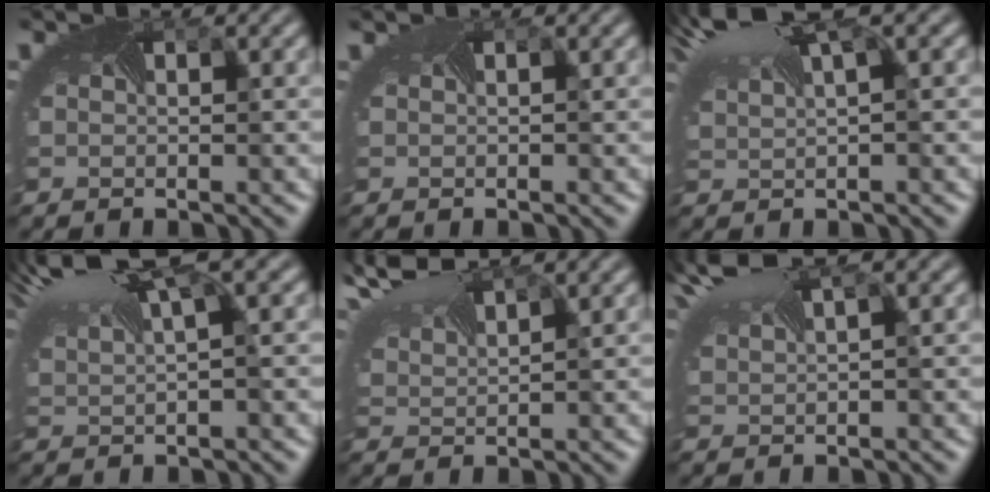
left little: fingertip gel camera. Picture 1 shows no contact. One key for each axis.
{"total": 0.6, "fx": 0.3, "fy": 0.4, "fz": 0.4, "tx": -0.008, "ty": 0.007, "tz": -0.002}
{"total": 7.3, "fx": 4.5, "fy": 2.6, "fz": 5.2, "tx": -0.125, "ty": 0.029, "tz": 0.085}
{"total": 8.2, "fx": 5.0, "fy": 2.6, "fz": 6.0, "tx": -0.143, "ty": 0.028, "tz": 0.096}
{"total": 5.8, "fx": 4.4, "fy": 1.7, "fz": 3.3, "tx": -0.091, "ty": 0.024, "tz": 0.081}
{"total": 4.8, "fx": 3.1, "fy": 1.5, "fz": 3.3, "tx": -0.087, "ty": 0.022, "tz": 0.065}